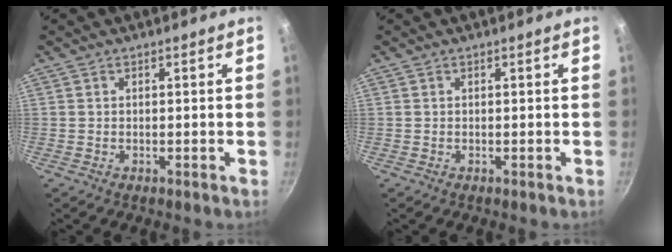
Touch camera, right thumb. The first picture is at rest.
{"total": 0.0}